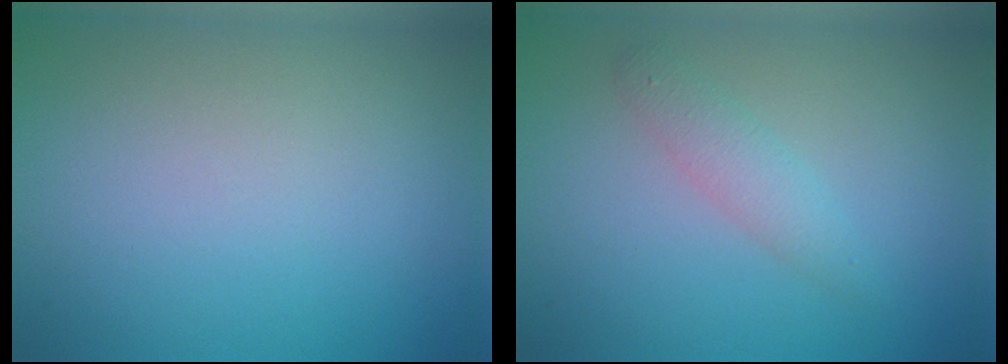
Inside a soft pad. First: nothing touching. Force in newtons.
{"total": 1.9, "press": 1.9, "slide": 0.0}